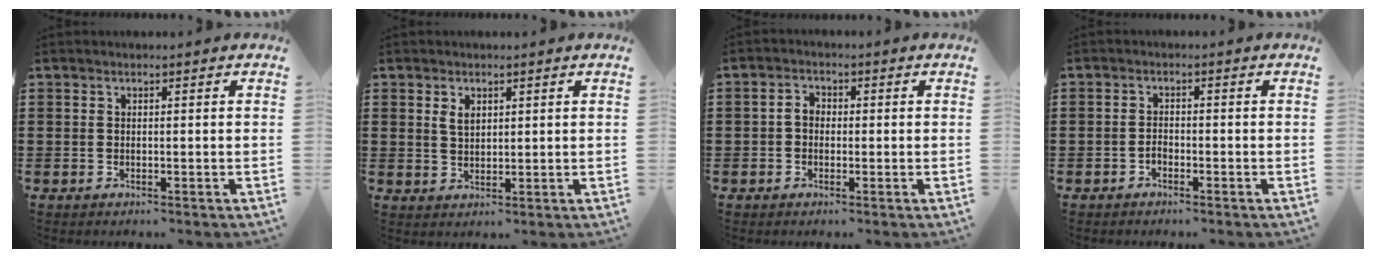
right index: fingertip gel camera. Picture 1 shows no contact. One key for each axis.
{"total": 2.3, "fx": 1.1, "fy": 1.4, "fz": 1.5, "tx": -0.033, "ty": 0.005, "tz": 0.019}
{"total": 2.3, "fx": -0.3, "fy": 1.6, "fz": 1.5, "tx": -0.031, "ty": 0.005, "tz": -0.007}
{"total": 1.3, "fx": -0.9, "fy": 0.8, "fz": 0.5, "tx": -0.014, "ty": 0.000, "tz": -0.018}